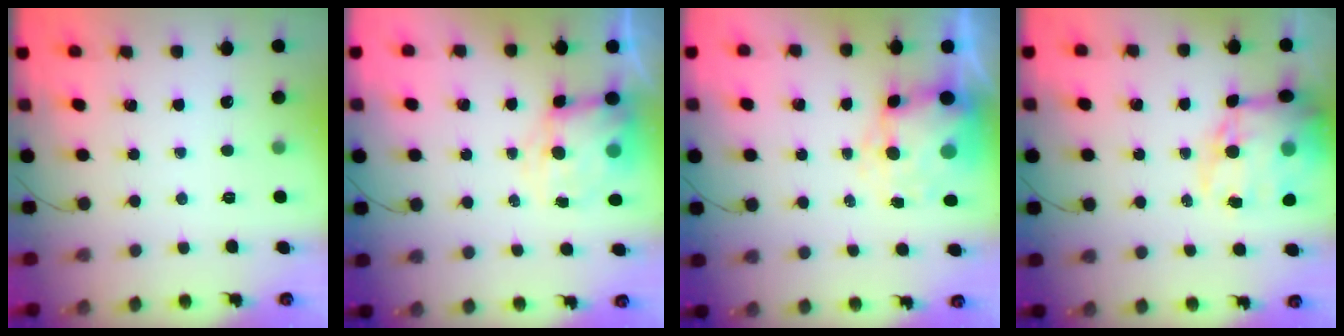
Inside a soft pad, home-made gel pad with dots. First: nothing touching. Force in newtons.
{"total": 7.6, "press": 7.5, "slide": 0.7}
{"total": 8.7, "press": 8.4, "slide": 2.2}
{"total": 18.3, "press": 17.8, "slide": 4.2}